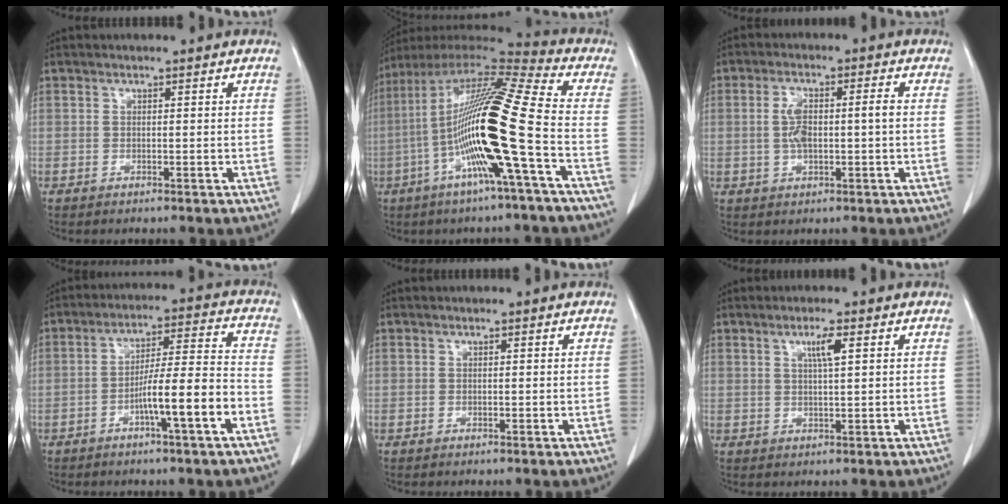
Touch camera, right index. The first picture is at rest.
{"total": 20.3, "force": [-4.5, -0.2, 19.8], "torque": [-0.388, -0.004, -0.096]}
{"total": 5.5, "force": [0.0, 1.4, 5.3], "torque": [-0.114, 0.013, 0.002]}
{"total": 9.8, "force": [-4.2, -0.3, 8.8], "torque": [-0.149, 0.015, -0.067]}
{"total": 0.0}
{"total": 2.9, "force": [1.2, 0.0, 2.7], "torque": [-0.050, 0.000, 0.021]}